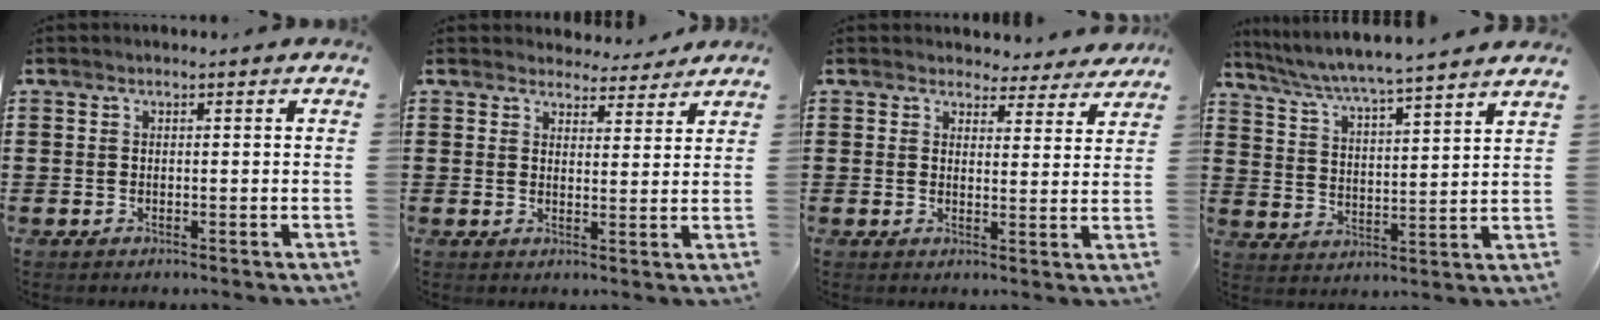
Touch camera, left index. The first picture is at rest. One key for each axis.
{"total": 3.9, "fx": 3.7, "fy": 1.1, "fz": 0.5, "tx": -0.014, "ty": -0.014, "tz": 0.068}
{"total": 3.6, "fx": 3.4, "fy": 1.0, "fz": 0.5, "tx": -0.016, "ty": -0.011, "tz": 0.062}
{"total": 4.8, "fx": 4.5, "fy": -0.9, "fz": 1.3, "tx": -0.048, "ty": -0.035, "tz": 0.072}